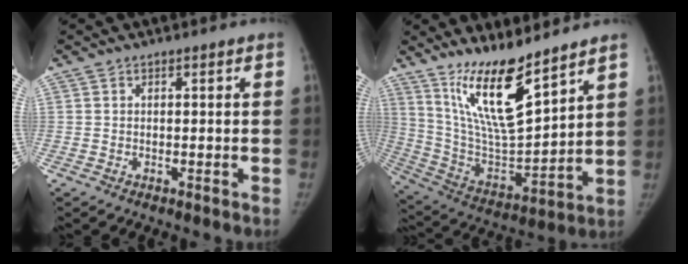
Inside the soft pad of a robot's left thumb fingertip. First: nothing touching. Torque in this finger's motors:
{"motor_torque": [0.75, 0.23, 1.56, -1.21, 0.13]}